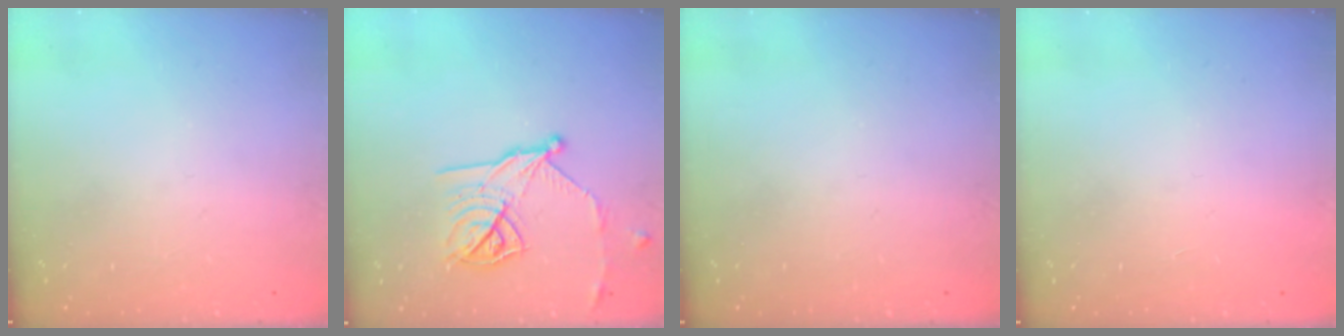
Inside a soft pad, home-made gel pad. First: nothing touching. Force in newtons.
{"total": 14.7, "press": 14.7, "slide": 0.6}
{"total": 0.0}
{"total": 1.7, "press": 1.6, "slide": 0.1}